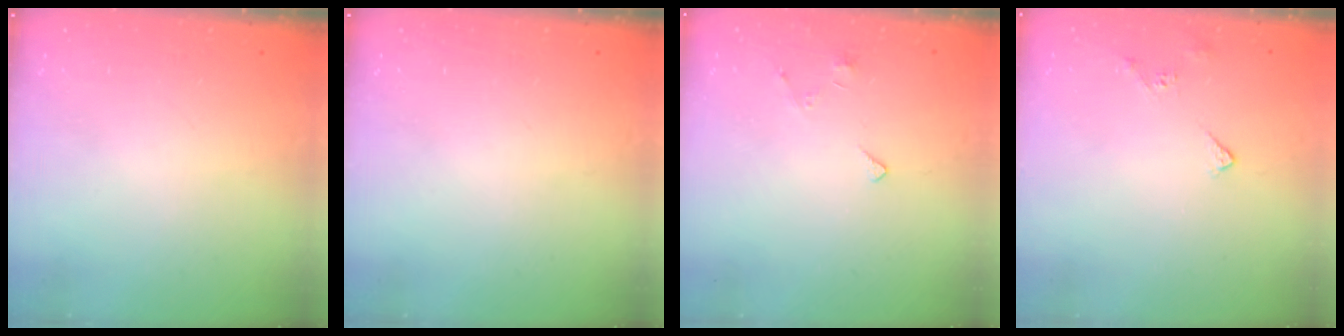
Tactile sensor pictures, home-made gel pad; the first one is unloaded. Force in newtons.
{"total": 0.0}
{"total": 2.0, "press": 1.9, "slide": 0.4}
{"total": 3.4, "press": 3.4, "slide": 0.7}